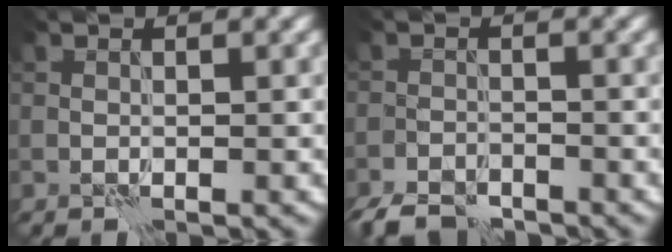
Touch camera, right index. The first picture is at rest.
{"total": 4.7, "force": [-4.1, 1.6, 1.6], "torque": [-0.023, -0.012, -0.079]}